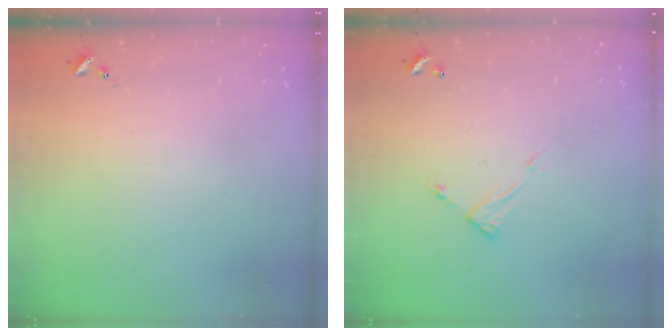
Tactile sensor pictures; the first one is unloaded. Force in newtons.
{"total": 5.8, "press": 5.8, "slide": 0.2}